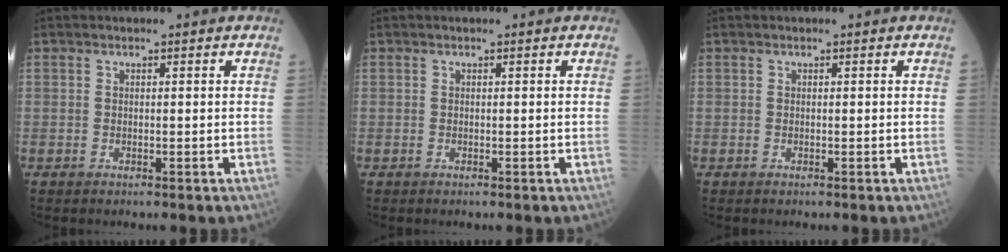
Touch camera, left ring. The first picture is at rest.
{"total": 0.0}
{"total": 0.0}